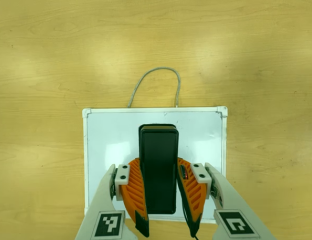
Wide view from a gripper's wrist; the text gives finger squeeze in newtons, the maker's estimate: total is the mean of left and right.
{"total": 8.6, "left": 6.6, "right": 10.5}